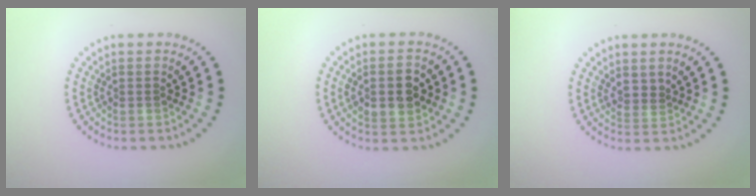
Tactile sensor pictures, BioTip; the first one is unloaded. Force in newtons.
{"total": 3.9, "press": 3.9, "slide": 0.3}
{"total": 0.9, "press": 0.7, "slide": 0.7}